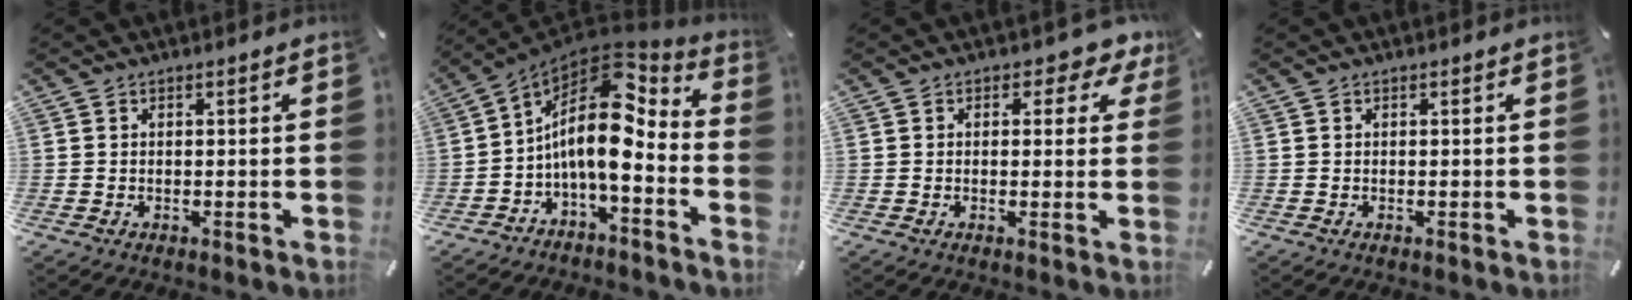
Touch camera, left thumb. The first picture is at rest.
{"total": 15.3, "force": [1.2, 7.5, 13.2], "torque": [-0.242, -0.036, 0.017]}
{"total": 3.6, "force": [1.5, 2.2, 2.4], "torque": [-0.021, 0.001, 0.017]}
{"total": 0.0}